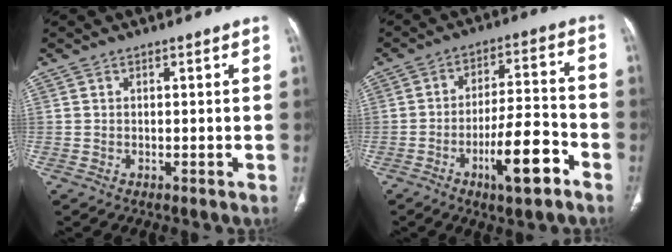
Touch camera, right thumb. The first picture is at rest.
{"total": 12.0, "force": [-6.0, 3.3, 9.9], "torque": [-0.153, 0.039, -0.095]}